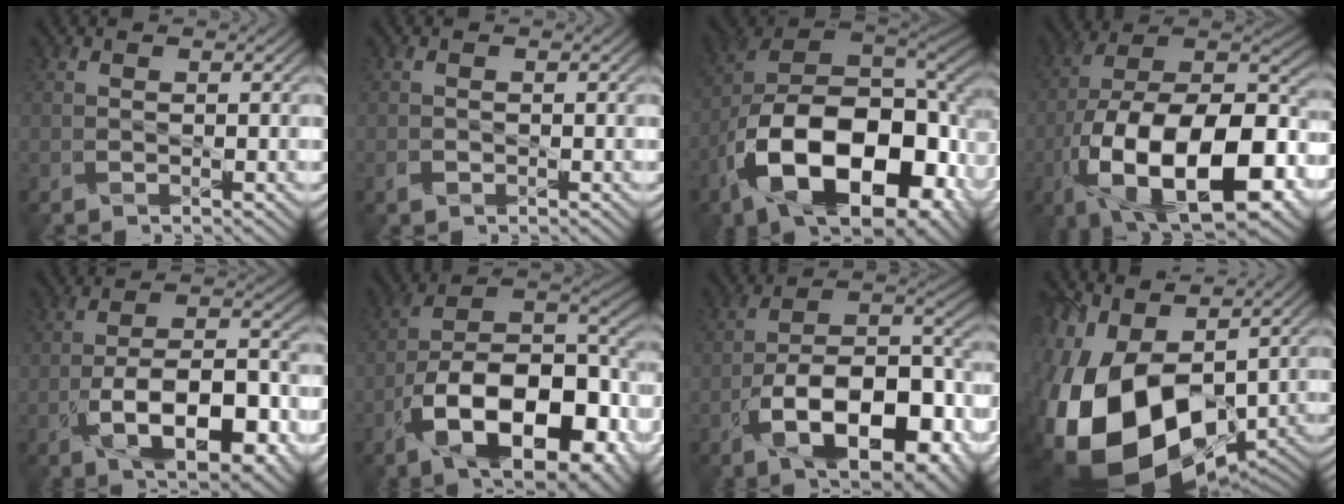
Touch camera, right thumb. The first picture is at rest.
{"total": 0.9, "force": [-0.6, 0.6, 0.2], "torque": [-0.007, -0.009, -0.011]}
{"total": 20.3, "force": [-8.3, 10.6, 15.2], "torque": [-0.278, -0.043, -0.133]}
{"total": 20.5, "force": [-8.7, 9.3, 16.1], "torque": [-0.286, -0.024, -0.150]}
{"total": 12.4, "force": [-5.4, 5.2, 9.9], "torque": [-0.170, -0.004, -0.092]}
{"total": 17.3, "force": [-8.2, 8.1, 12.9], "torque": [-0.198, -0.019, -0.147]}
{"total": 15.6, "force": [-7.6, 7.2, 11.6], "torque": [-0.186, -0.014, -0.134]}
{"total": 20.2, "force": [-3.0, 12.4, 15.6], "torque": [-0.332, -0.047, -0.024]}